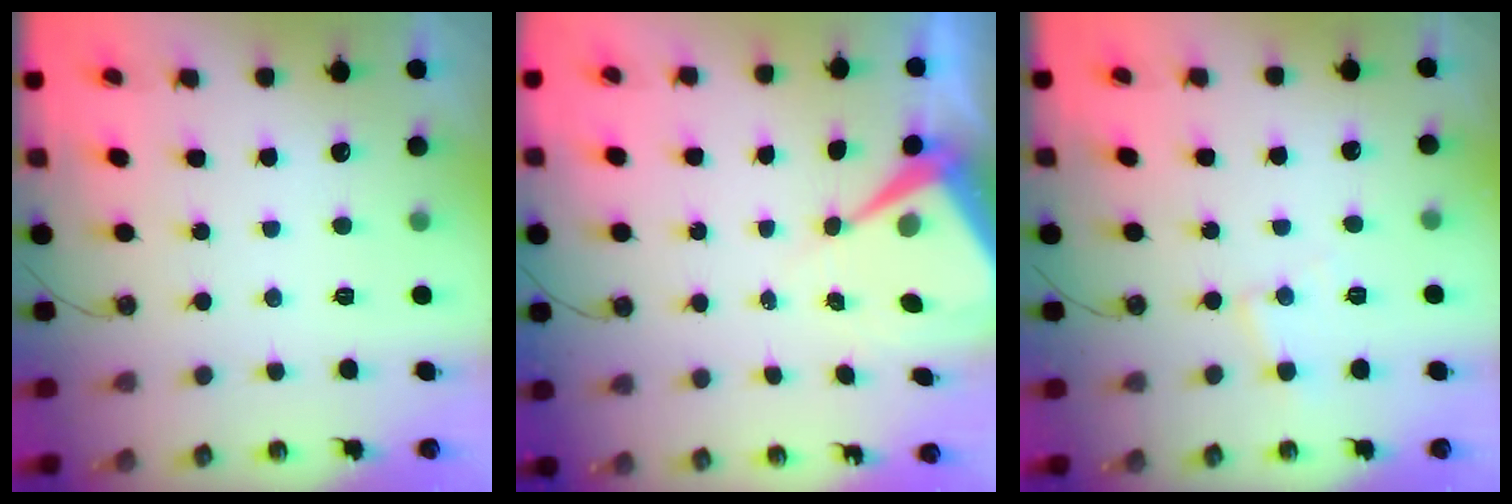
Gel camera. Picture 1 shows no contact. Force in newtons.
{"total": 8.4, "press": 8.3, "slide": 0.9}
{"total": 6.2, "press": 6.2, "slide": 0.2}